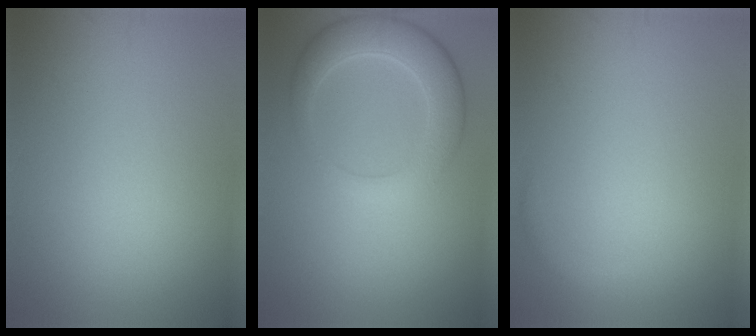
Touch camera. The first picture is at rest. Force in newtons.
{"total": 5.0, "press": 5.0, "slide": 0.5}
{"total": 0.8, "press": 0.8, "slide": 0.1}